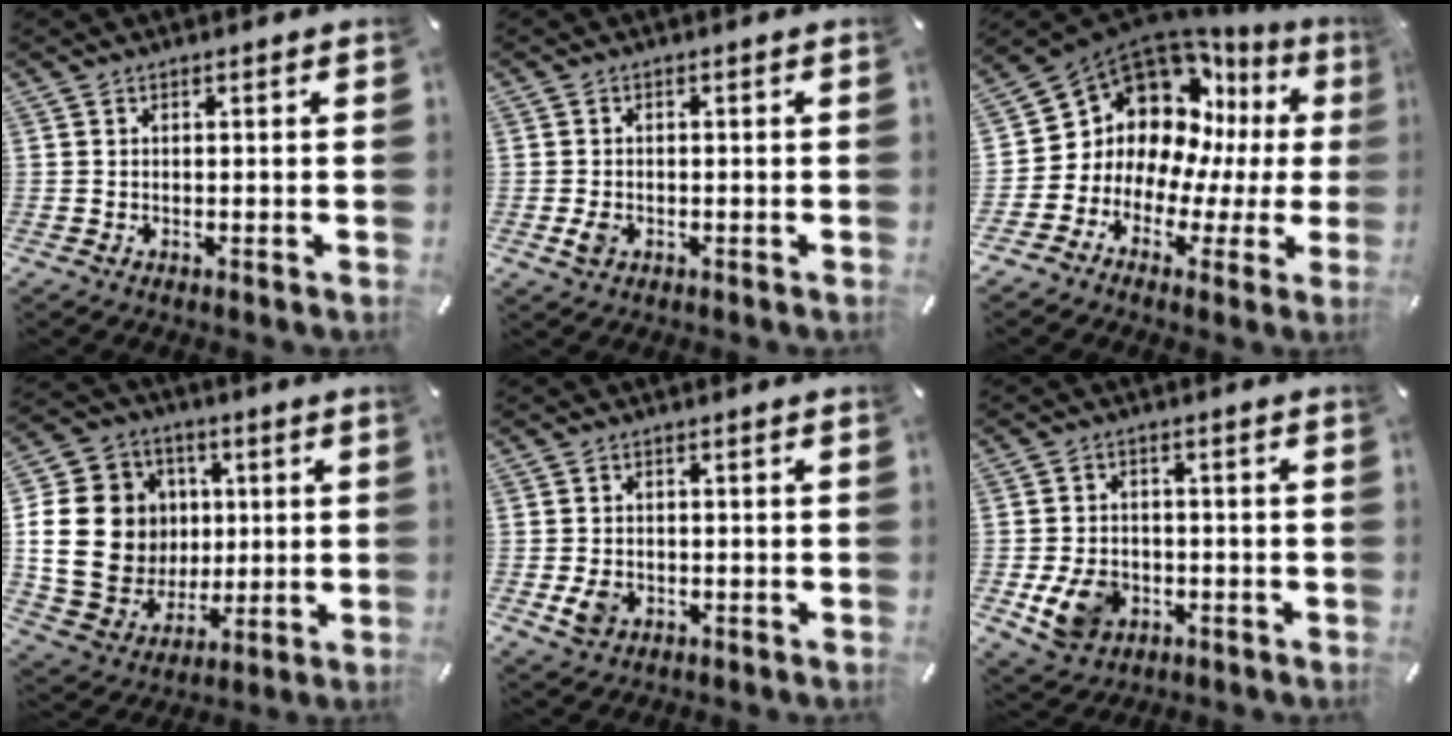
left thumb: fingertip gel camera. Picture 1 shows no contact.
{"total": 2.4, "force": [-0.6, 1.8, 1.4], "torque": [-0.032, 0.000, -0.013]}
{"total": 13.5, "force": [6.6, 10.3, 5.6], "torque": [-0.115, -0.087, 0.128]}
{"total": 19.4, "force": [2.0, 17.4, 8.2], "torque": [-0.162, -0.001, 0.056]}
{"total": 4.1, "force": [-0.9, 3.4, 2.2], "torque": [-0.040, -0.002, -0.018]}
{"total": 9.1, "force": [-2.5, 7.3, 4.7], "torque": [-0.100, 0.010, -0.045]}